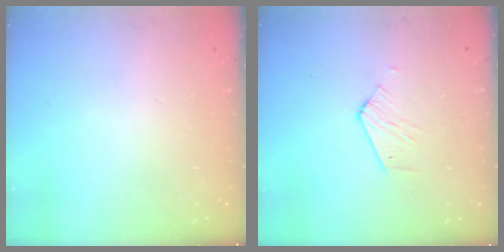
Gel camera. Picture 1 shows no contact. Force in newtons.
{"total": 4.1, "press": 4.0, "slide": 0.2}